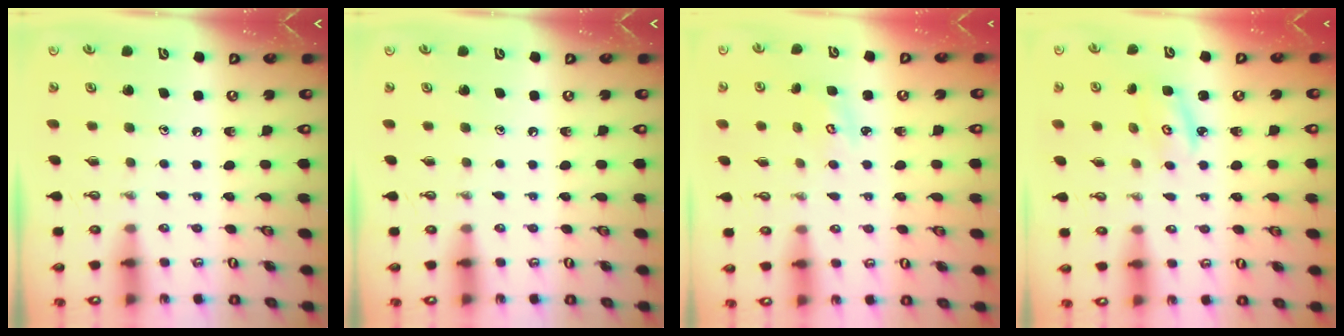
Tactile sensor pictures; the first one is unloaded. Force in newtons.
{"total": 0.0}
{"total": 2.1, "press": 2.1, "slide": 0.2}
{"total": 2.8, "press": 2.8, "slide": 0.2}